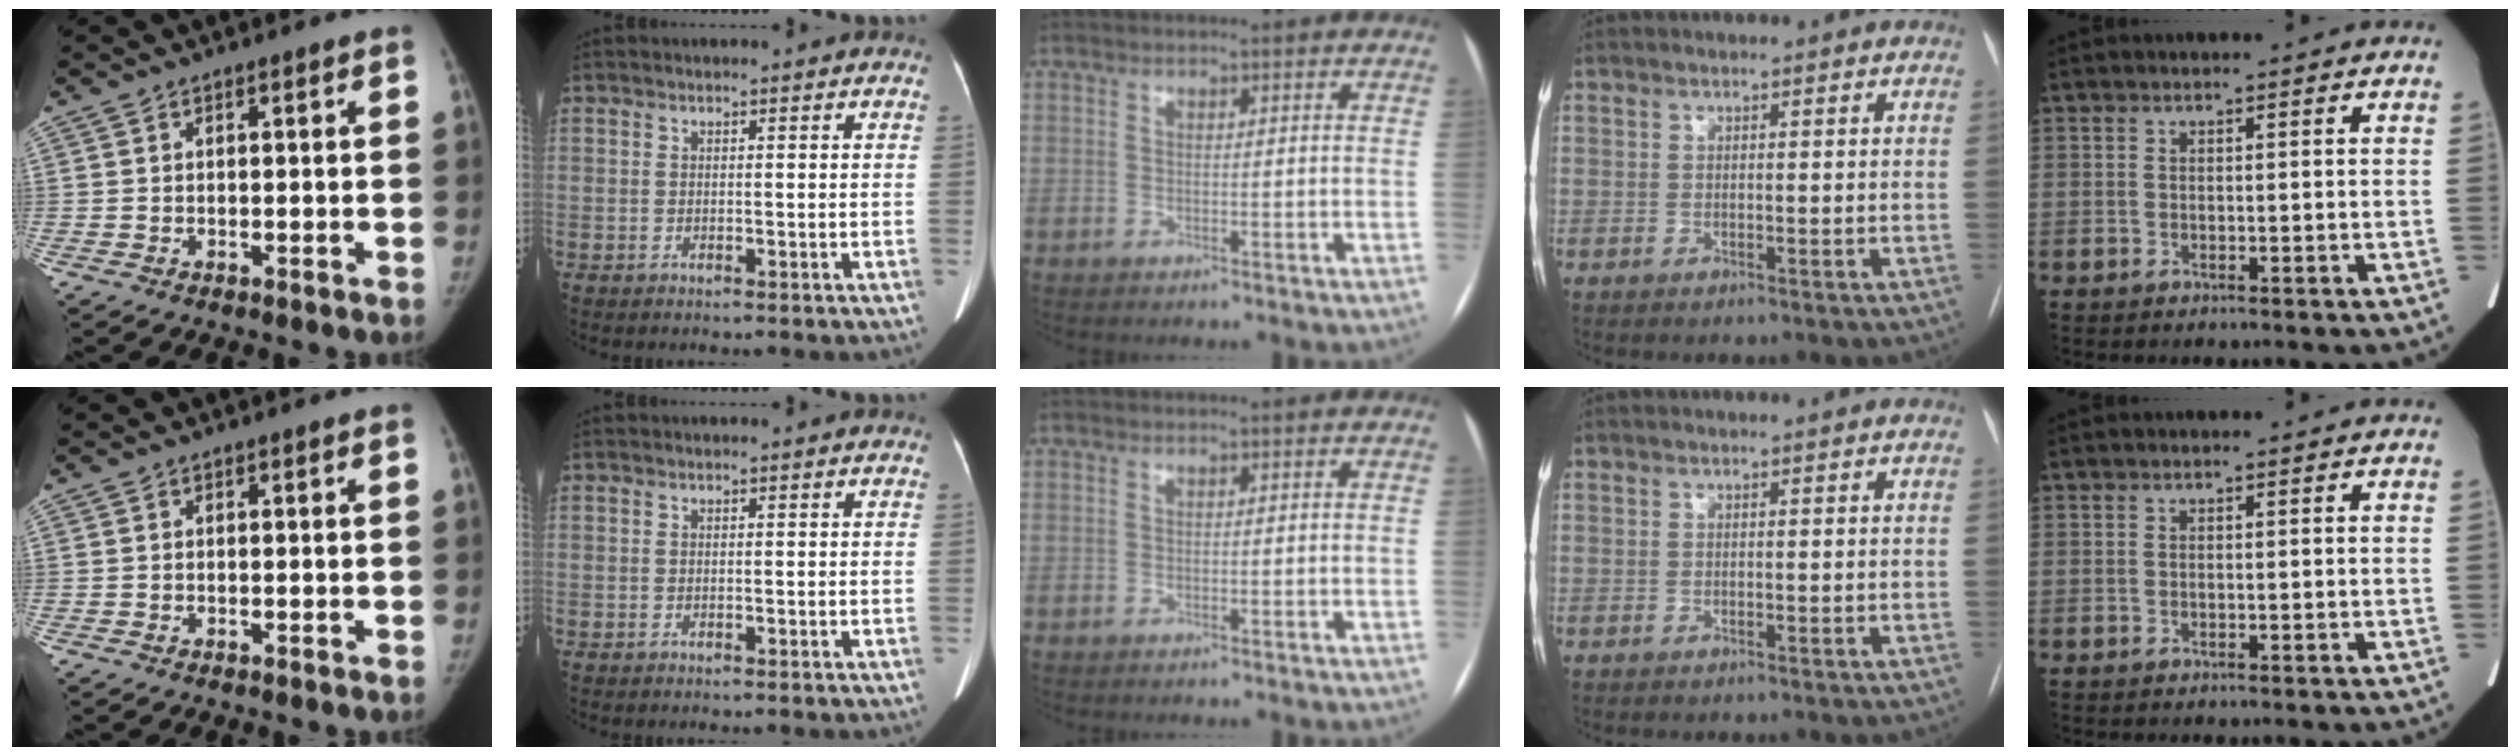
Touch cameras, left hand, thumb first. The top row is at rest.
{}